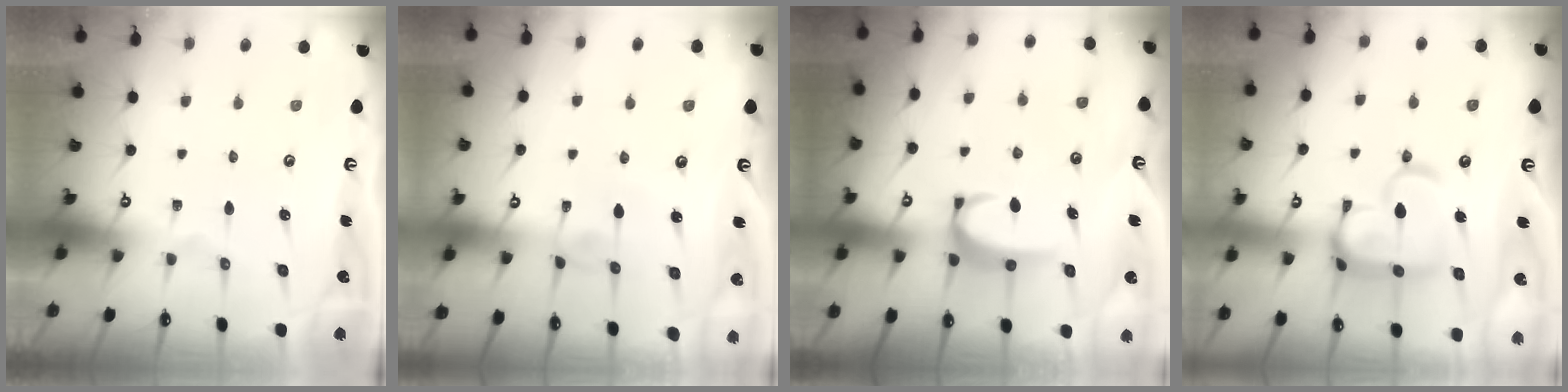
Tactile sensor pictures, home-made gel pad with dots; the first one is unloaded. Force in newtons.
{"total": 2.4, "press": 2.4, "slide": 0.2}
{"total": 3.4, "press": 3.4, "slide": 0.4}
{"total": 13.4, "press": 13.3, "slide": 1.4}